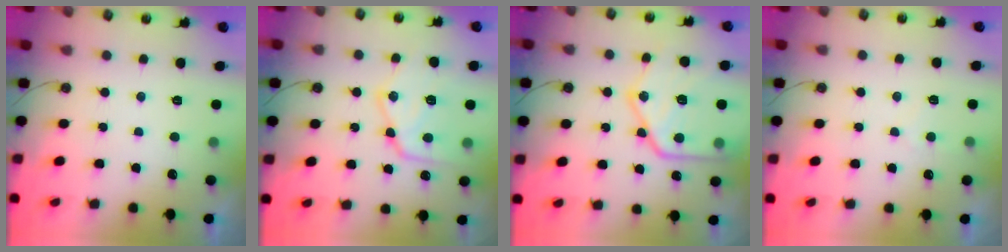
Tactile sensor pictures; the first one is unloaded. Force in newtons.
{"total": 16.6, "press": 16.5, "slide": 1.5}
{"total": 23.8, "press": 23.7, "slide": 2.5}
{"total": 4.1, "press": 4.1, "slide": 0.4}